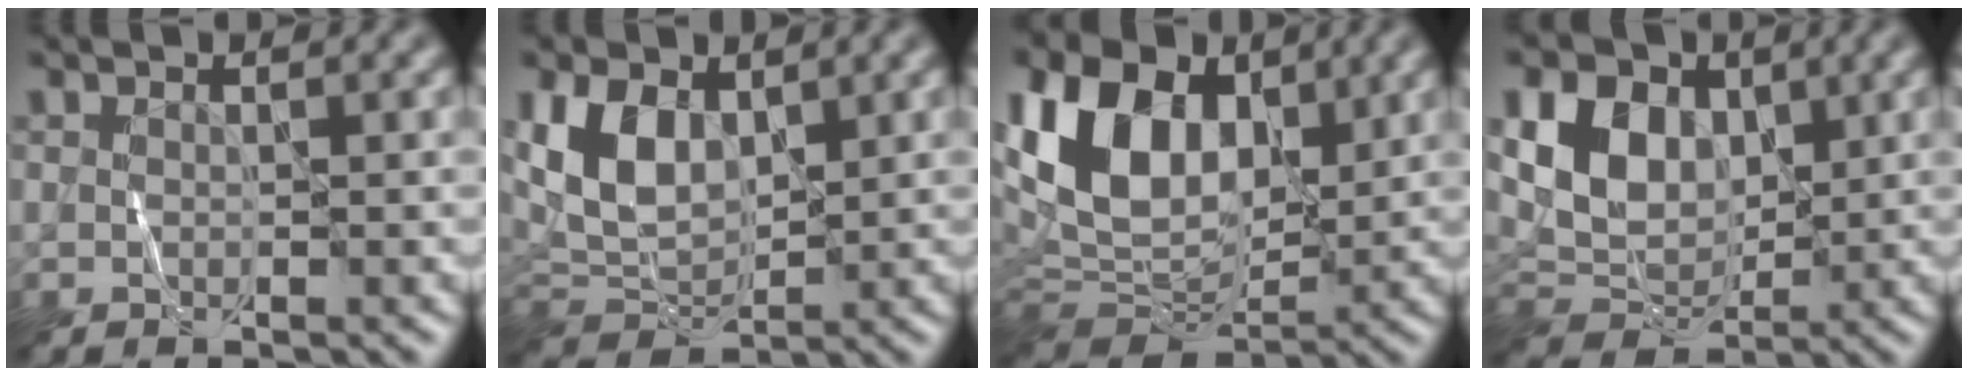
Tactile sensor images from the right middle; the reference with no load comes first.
{"total": 6.0, "force": [2.0, 3.8, 4.1], "torque": [-0.090, -0.003, 0.039]}
{"total": 12.8, "force": [4.0, 8.5, 8.8], "torque": [-0.194, 0.019, 0.068]}
{"total": 6.9, "force": [2.1, 5.0, 4.3], "torque": [-0.089, -0.003, 0.036]}